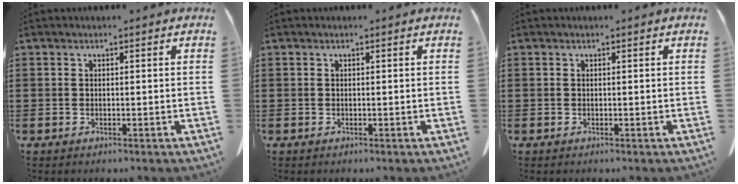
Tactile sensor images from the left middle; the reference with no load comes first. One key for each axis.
{"total": 0.0}
{"total": 0.0}